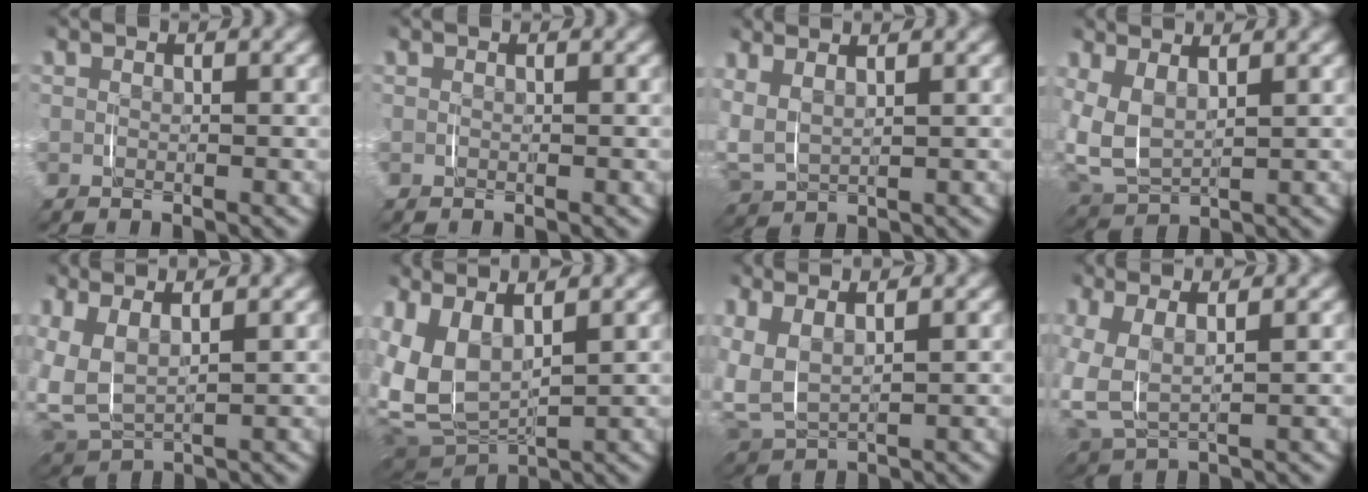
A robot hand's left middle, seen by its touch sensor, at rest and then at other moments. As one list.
[{"total": 0.0}, {"total": 6.6, "force": [1.2, 5.4, 3.6], "torque": [-0.130, -0.018, 0.021]}, {"total": 7.7, "force": [0.7, 6.7, 3.9], "torque": [-0.141, -0.029, 0.016]}, {"total": 9.0, "force": [0.8, 7.6, 4.8], "torque": [-0.164, -0.027, 0.015]}, {"total": 11.2, "force": [0.4, 8.8, 6.9], "torque": [-0.196, -0.024, 0.000]}, {"total": 8.1, "force": [1.0, 6.7, 4.3], "torque": [-0.154, -0.024, 0.018]}, {"total": 8.2, "force": [0.6, 6.7, 4.8], "torque": [-0.152, -0.021, 0.013]}]